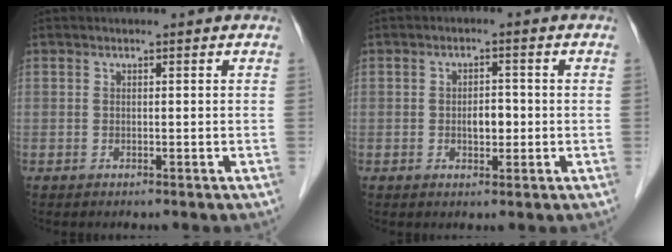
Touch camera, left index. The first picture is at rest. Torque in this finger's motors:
{"motor_torque": [0.04, 0.02, 0.02, 0.01]}